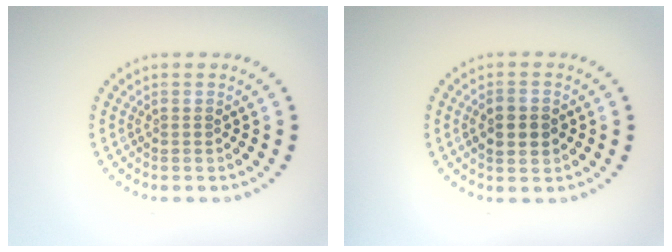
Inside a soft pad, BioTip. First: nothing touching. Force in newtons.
{"total": 2.5, "press": 2.5, "slide": 0.2}